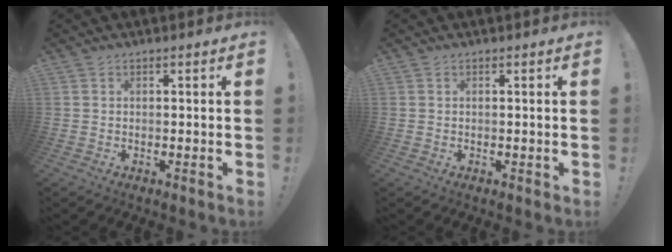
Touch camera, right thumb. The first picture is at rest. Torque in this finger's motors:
{"motor_torque": [0.00, 0.01, -0.28, 0.28, 0.06]}